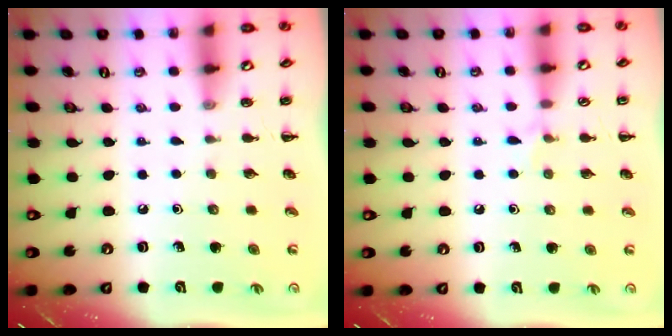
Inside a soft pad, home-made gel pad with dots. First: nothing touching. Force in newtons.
{"total": 4.2, "press": 3.9, "slide": 1.6}